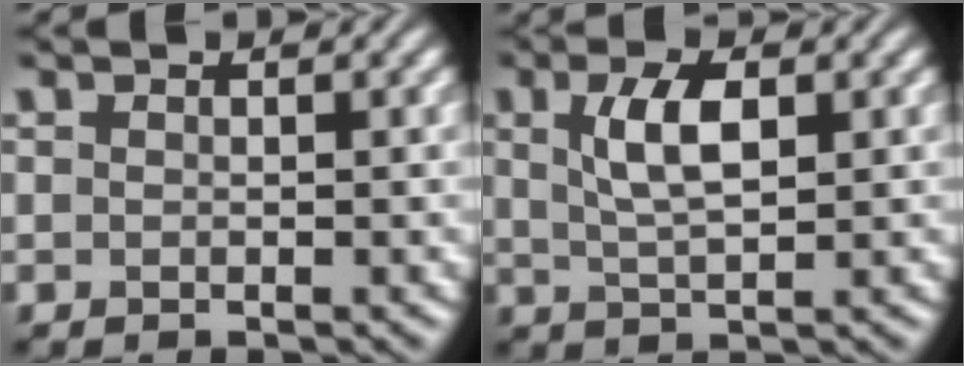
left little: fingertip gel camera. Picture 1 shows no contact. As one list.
[{"total": 4.2, "force": [1.2, 1.7, 3.7], "torque": [-0.079, 0.005, 0.025]}]